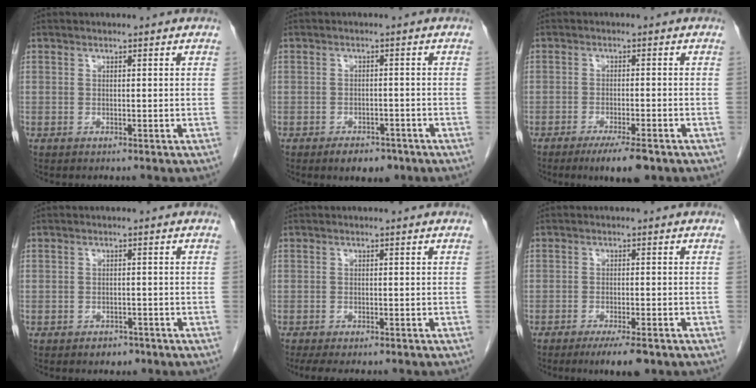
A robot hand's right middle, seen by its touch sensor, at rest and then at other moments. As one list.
[{"total": 4.4, "force": [-3.1, 2.2, 2.2], "torque": [-0.028, 0.001, -0.038]}, {"total": 6.1, "force": [-4.1, 0.9, 4.4], "torque": [-0.065, -0.012, -0.062]}, {"total": 2.1, "force": [-1.4, 1.3, 0.7], "torque": [-0.013, 0.002, -0.014]}, {"total": 5.2, "force": [-4.1, 1.5, 2.9], "torque": [-0.037, -0.012, -0.058]}, {"total": 5.4, "force": [-3.7, 0.9, 3.8], "torque": [-0.053, -0.010, -0.053]}]